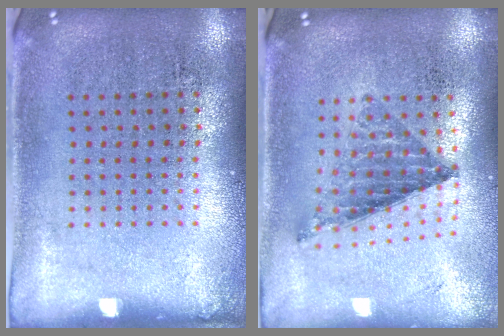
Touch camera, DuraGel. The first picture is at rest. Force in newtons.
{"total": 0.8, "press": 0.8, "slide": 0.1}